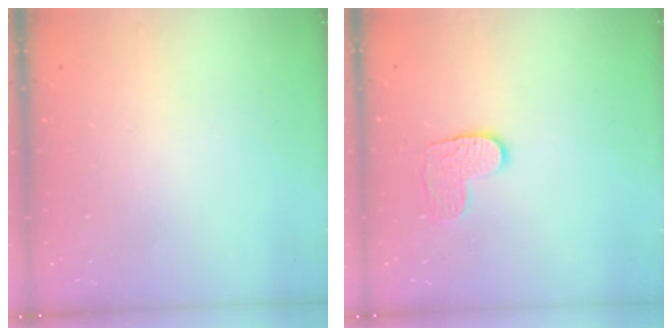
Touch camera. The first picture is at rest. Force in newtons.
{"total": 6.6, "press": 6.6, "slide": 0.3}